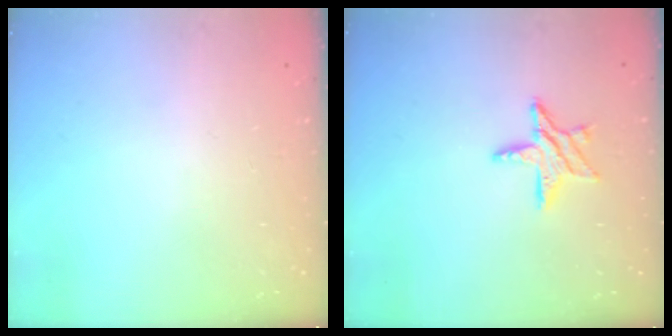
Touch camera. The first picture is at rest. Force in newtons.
{"total": 8.7, "press": 8.7, "slide": 0.6}